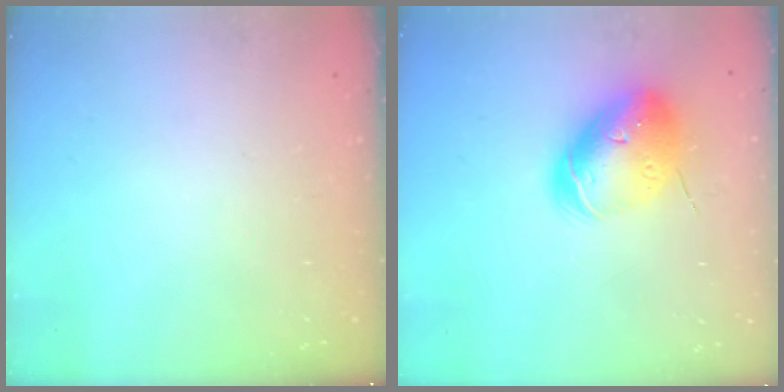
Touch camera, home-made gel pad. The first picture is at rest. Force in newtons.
{"total": 16.0, "press": 15.8, "slide": 2.6}